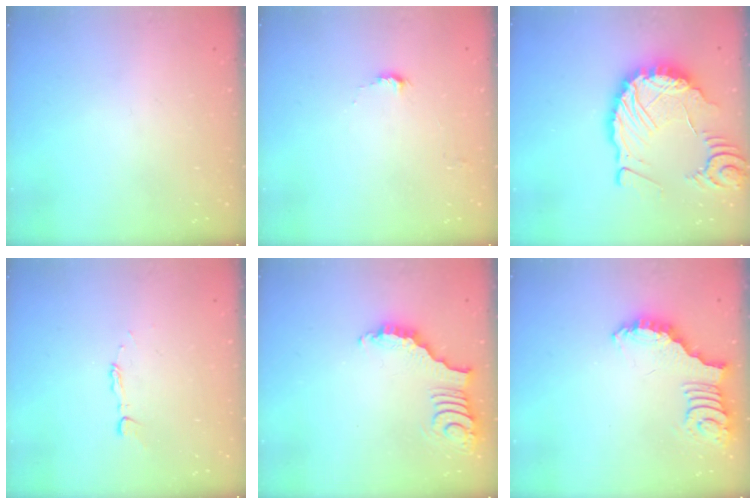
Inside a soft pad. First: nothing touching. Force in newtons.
{"total": 5.7, "press": 5.6, "slide": 0.5}
{"total": 14.2, "press": 14.1, "slide": 1.6}
{"total": 3.0, "press": 3.0, "slide": 0.2}
{"total": 3.9, "press": 3.9, "slide": 0.5}
{"total": 2.4, "press": 2.4, "slide": 0.5}